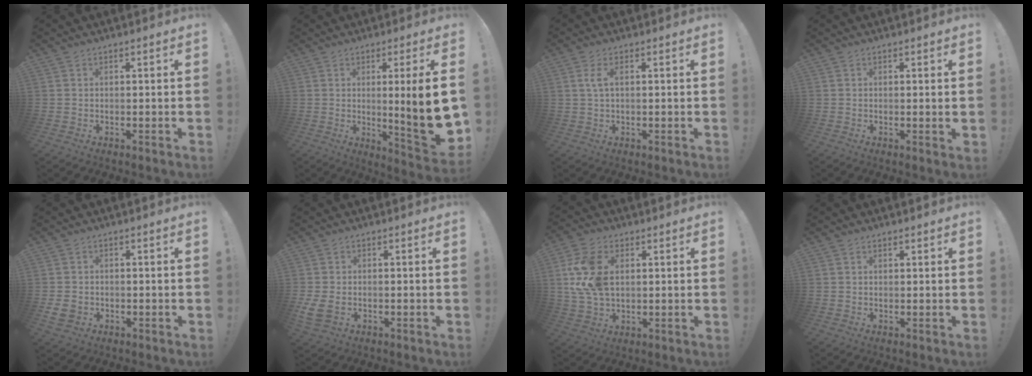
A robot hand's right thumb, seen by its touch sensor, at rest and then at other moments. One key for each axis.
{"total": 13.9, "fx": 0.3, "fy": 0.3, "fz": 13.9, "tx": -0.197, "ty": -0.021, "tz": 0.003}
{"total": 3.8, "fx": 0.9, "fy": 1.5, "fz": 3.4, "tx": -0.065, "ty": -0.002, "tz": 0.012}
{"total": 1.1, "fx": 0.6, "fy": -0.1, "fz": 0.9, "tx": -0.001, "ty": -0.006, "tz": 0.007}
{"total": 4.4, "fx": -1.2, "fy": 3.5, "fz": 2.4, "tx": -0.053, "ty": 0.001, "tz": -0.019}
{"total": 5.4, "fx": -0.6, "fy": 3.7, "fz": 3.9, "tx": -0.083, "ty": -0.004, "tz": -0.007}
{"total": 13.3, "fx": 2.5, "fy": 8.9, "fz": 9.6, "tx": -0.191, "ty": -0.004, "tz": 0.047}
{"total": 0.7, "fx": 0.6, "fy": 0.4, "fz": 0.2, "tx": 0.004, "ty": -0.004, "tz": 0.010}